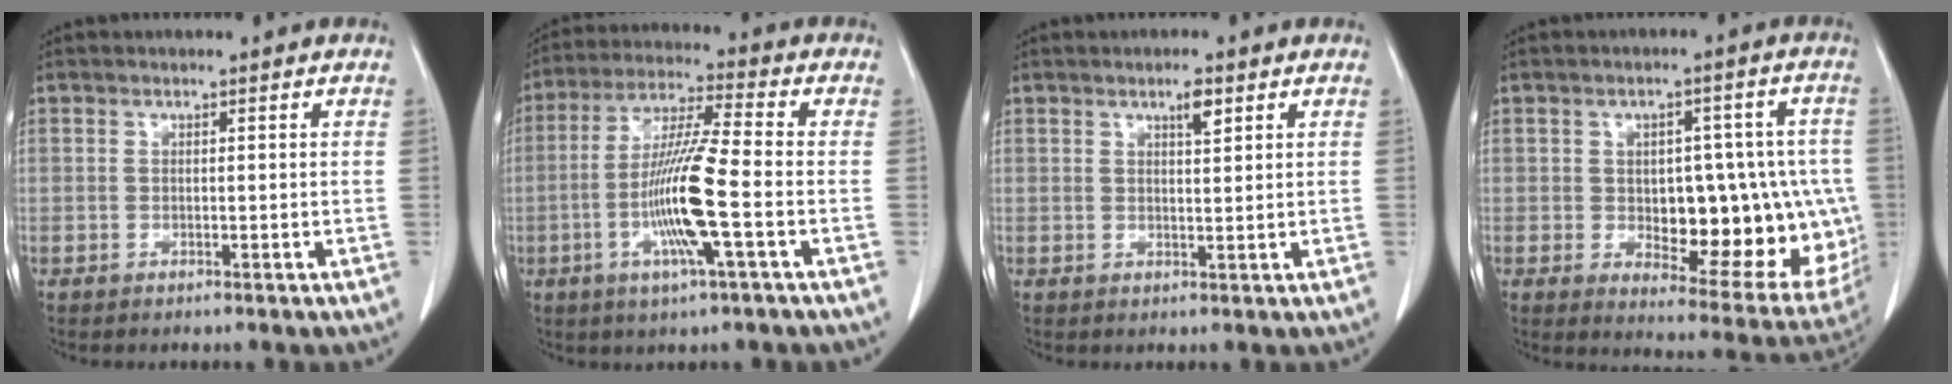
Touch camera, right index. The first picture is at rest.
{"total": 12.2, "force": [-3.1, -0.1, 11.8], "torque": [-0.231, -0.006, -0.063]}
{"total": 2.5, "force": [1.4, 0.5, 1.9], "torque": [-0.034, -0.001, 0.024]}
{"total": 18.7, "force": [-2.1, 8.6, 16.5], "torque": [-0.163, 0.021, 0.005]}